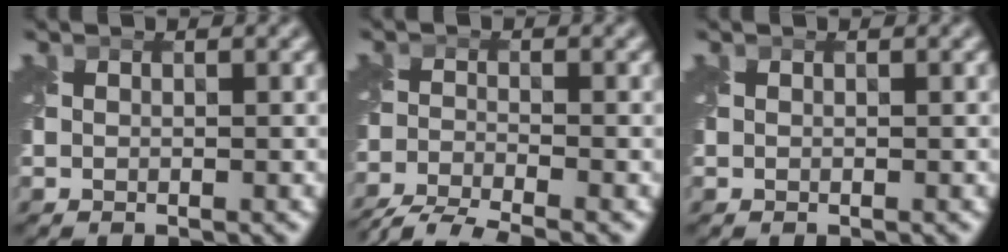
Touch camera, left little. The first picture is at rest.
{"total": 6.9, "force": [-6.3, 1.1, 2.5], "torque": [-0.057, -0.030, -0.111]}
{"total": 0.0}